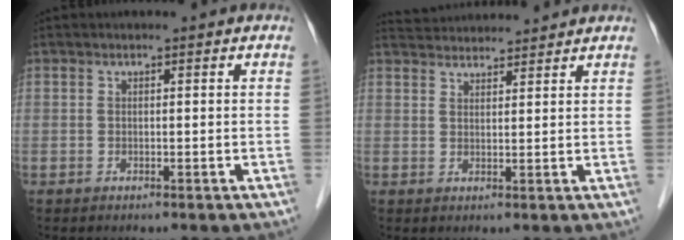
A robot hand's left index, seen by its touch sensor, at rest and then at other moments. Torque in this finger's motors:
{"motor_torque": [-0.78, -1.05, -0.01, -0.01]}